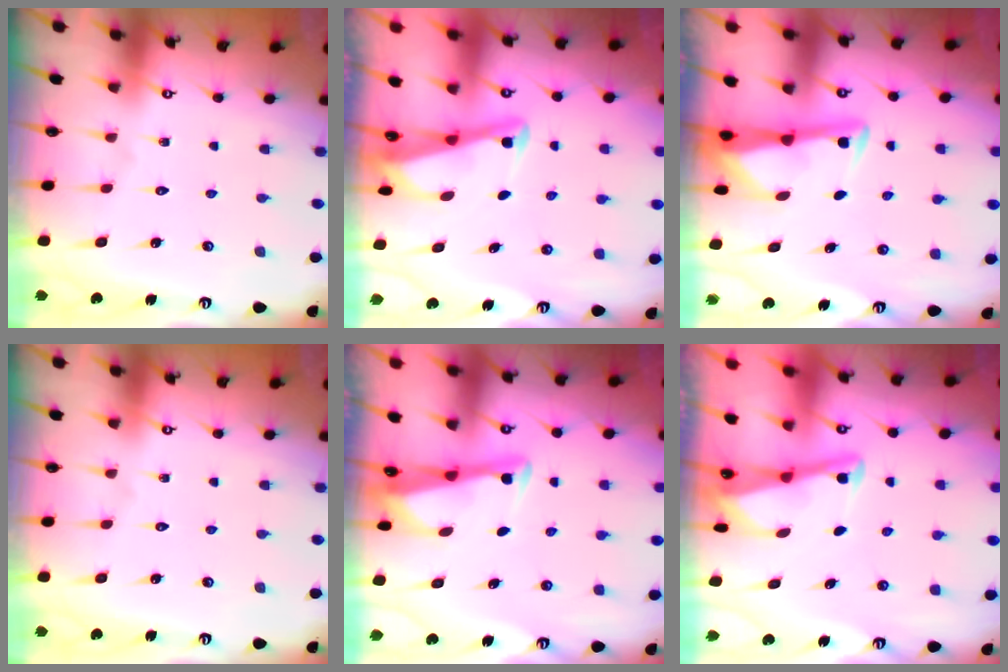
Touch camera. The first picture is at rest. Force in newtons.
{"total": 2.9, "press": 2.8, "slide": 0.3}
{"total": 3.0, "press": 2.9, "slide": 0.4}
{"total": 0.0}
{"total": 3.1, "press": 3.1, "slide": 0.4}
{"total": 3.5, "press": 3.5, "slide": 0.3}